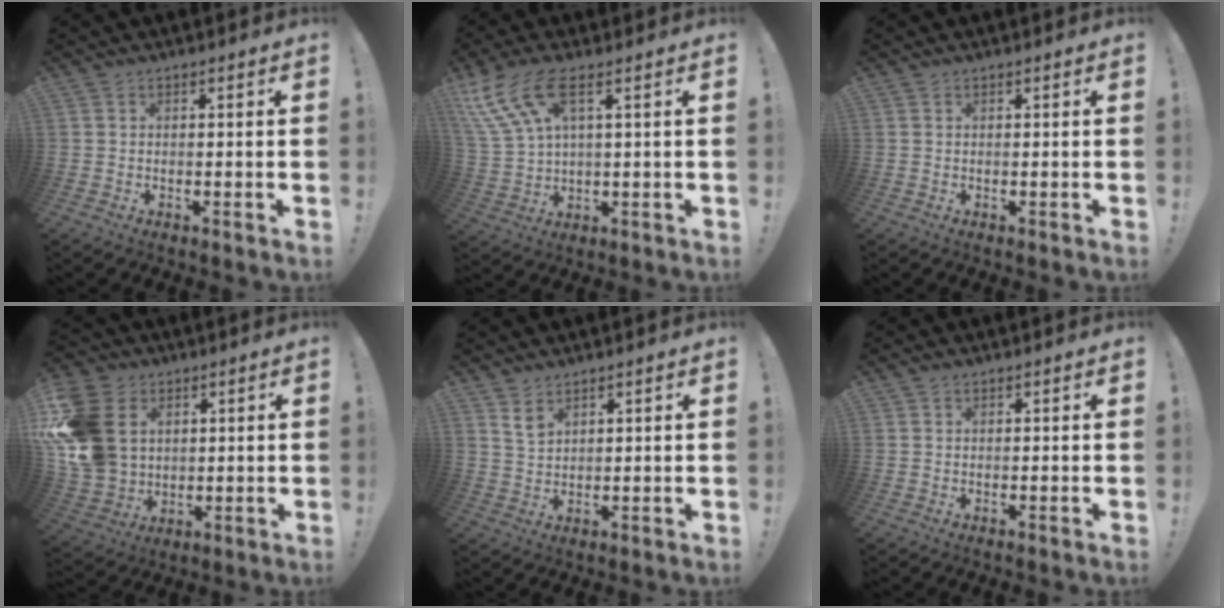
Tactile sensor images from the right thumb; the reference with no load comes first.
{"total": 12.9, "force": [6.8, 4.9, 9.8], "torque": [-0.203, -0.016, 0.129]}
{"total": 0.0}
{"total": 19.1, "force": [4.6, 14.7, 11.3], "torque": [-0.222, -0.010, 0.097]}
{"total": 4.5, "force": [3.3, 2.5, 1.8], "torque": [-0.023, -0.023, 0.060]}
{"total": 0.5, "force": [0.4, 0.2, 0.3], "torque": [-0.004, 0.000, 0.008]}